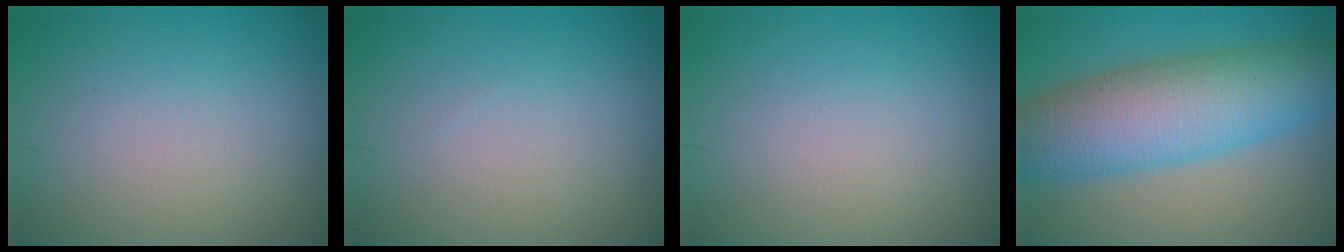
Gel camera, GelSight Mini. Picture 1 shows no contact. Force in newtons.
{"total": 0.0}
{"total": 0.0}
{"total": 10.2, "press": 10.2, "slide": 0.1}